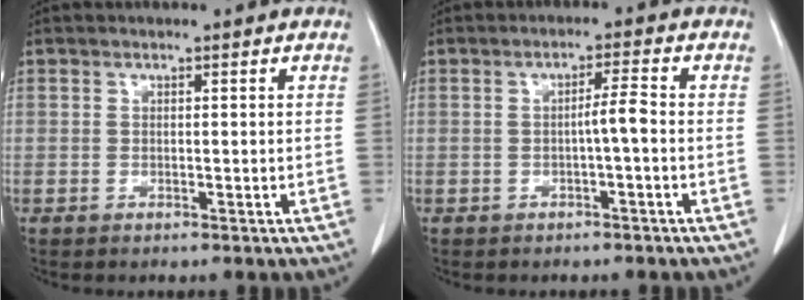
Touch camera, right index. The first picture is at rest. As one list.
[{"total": 2.7, "force": [-0.6, -0.1, 2.6], "torque": [-0.040, 0.003, -0.012]}]